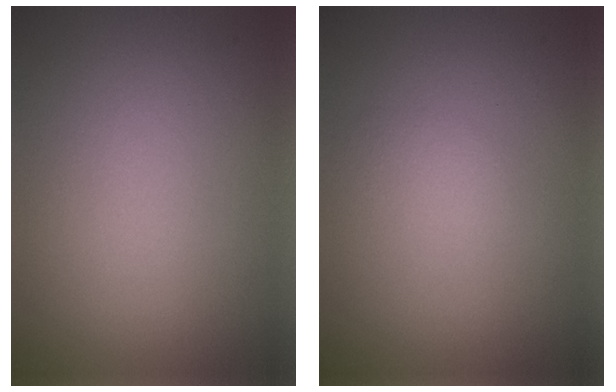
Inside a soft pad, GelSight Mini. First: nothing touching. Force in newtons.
{"total": 1.2, "press": 1.2, "slide": 0.0}